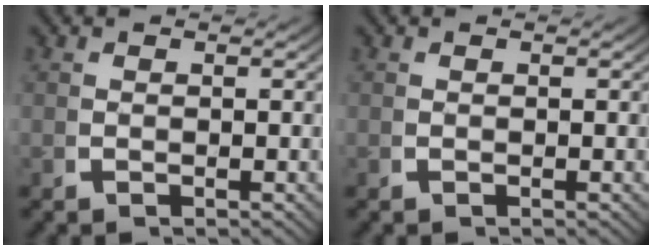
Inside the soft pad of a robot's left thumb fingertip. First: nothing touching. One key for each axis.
{"total": 0.0}